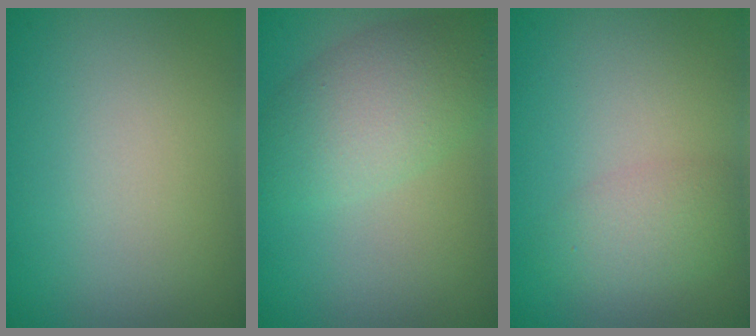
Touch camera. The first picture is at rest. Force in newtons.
{"total": 4.7, "press": 4.7, "slide": 0.1}
{"total": 2.4, "press": 2.4, "slide": 0.1}